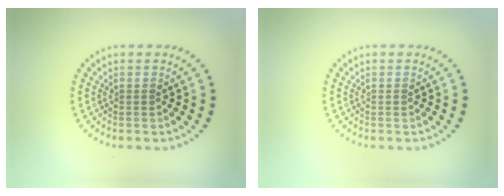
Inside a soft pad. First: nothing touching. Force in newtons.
{"total": 0.0}